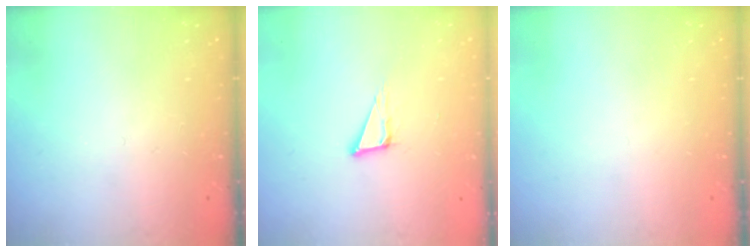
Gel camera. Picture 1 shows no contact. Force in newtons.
{"total": 5.9, "press": 5.8, "slide": 1.3}
{"total": 0.0}